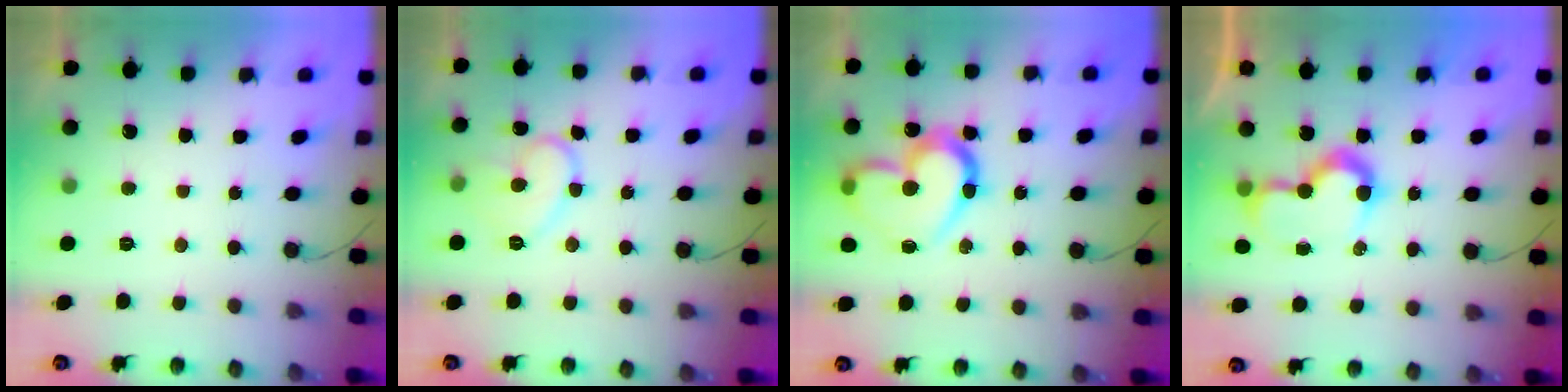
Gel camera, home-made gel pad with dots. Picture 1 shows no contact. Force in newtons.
{"total": 10.9, "press": 10.9, "slide": 0.1}
{"total": 16.8, "press": 16.7, "slide": 1.5}
{"total": 9.7, "press": 9.7, "slide": 0.5}